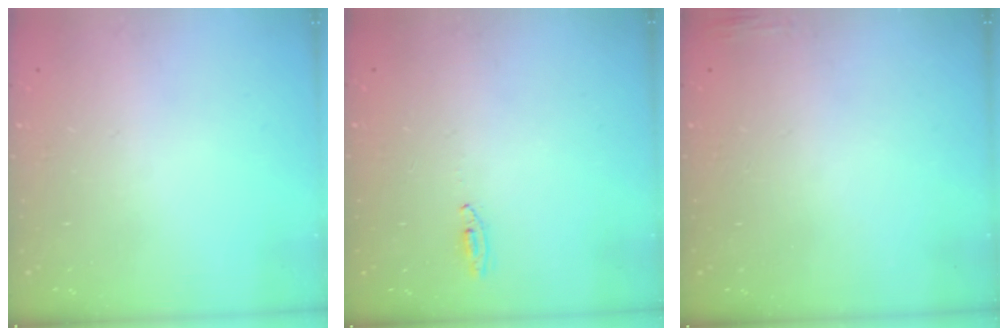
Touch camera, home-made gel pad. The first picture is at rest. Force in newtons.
{"total": 2.7, "press": 2.5, "slide": 1.0}
{"total": 3.1, "press": 3.0, "slide": 0.8}